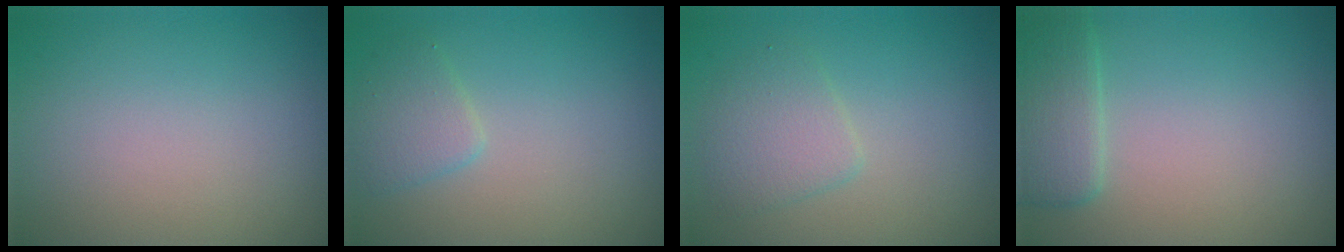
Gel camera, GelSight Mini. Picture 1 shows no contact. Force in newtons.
{"total": 2.0, "press": 2.0, "slide": 0.1}
{"total": 2.4, "press": 2.4, "slide": 0.1}
{"total": 2.9, "press": 2.8, "slide": 0.2}